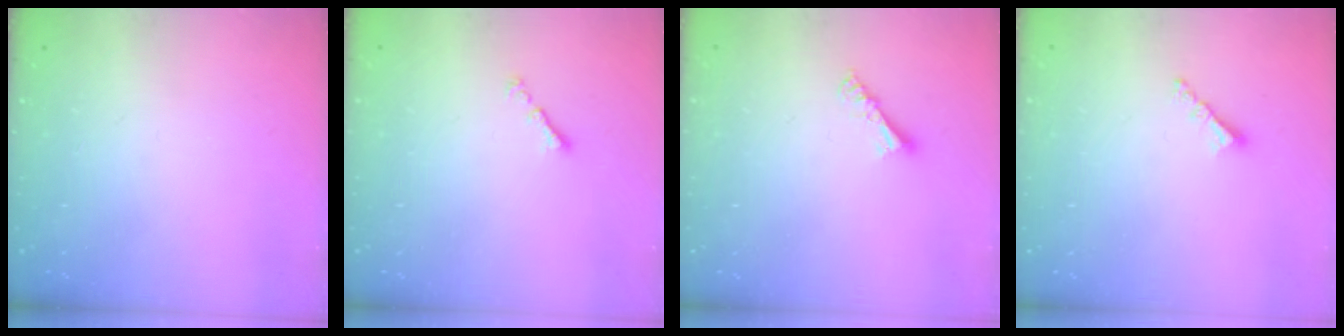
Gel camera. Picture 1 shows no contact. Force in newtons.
{"total": 1.3, "press": 1.2, "slide": 0.5}
{"total": 4.4, "press": 4.4, "slide": 0.6}
{"total": 2.9, "press": 2.9, "slide": 0.5}